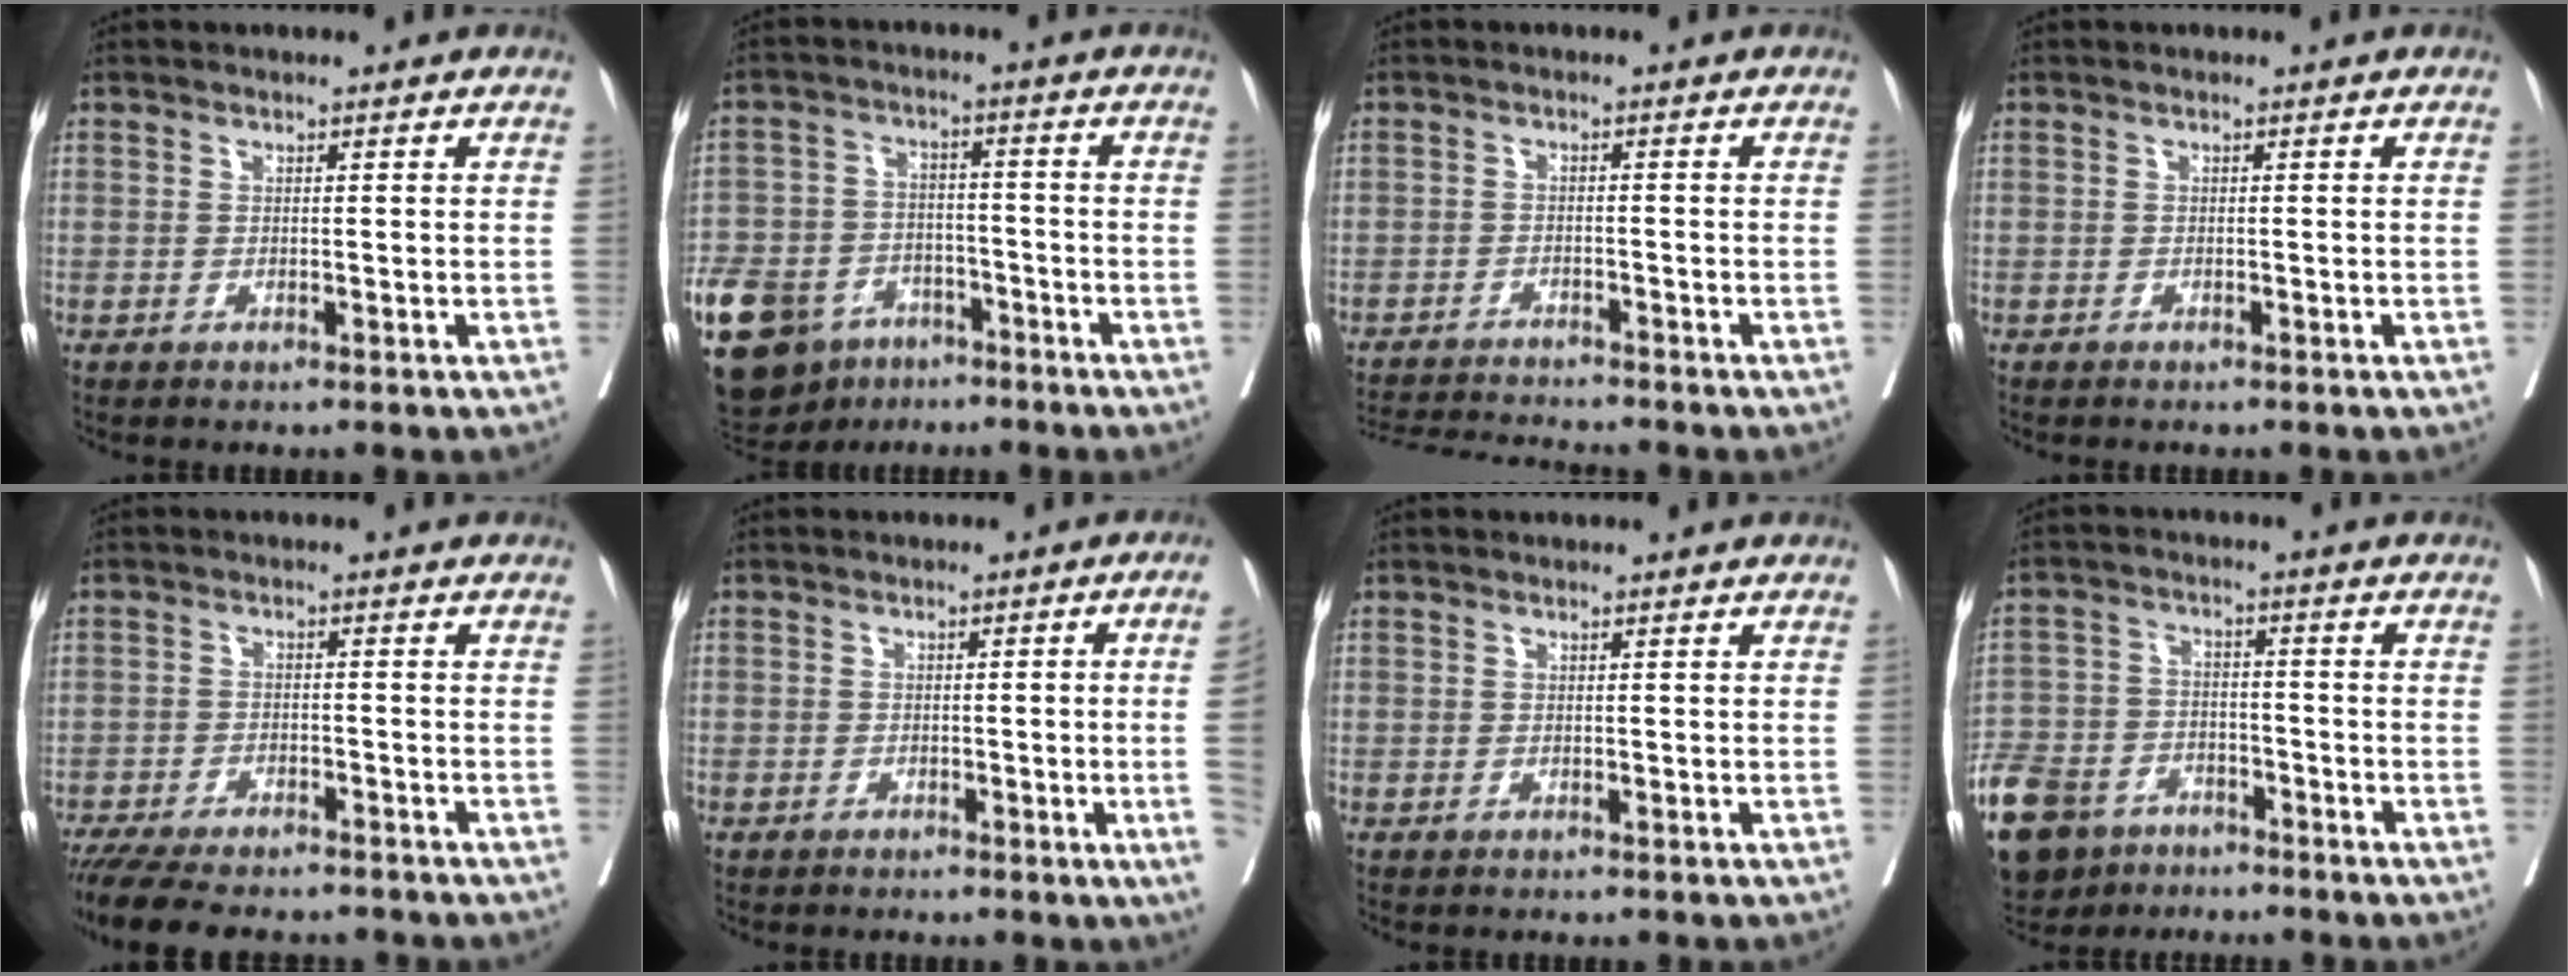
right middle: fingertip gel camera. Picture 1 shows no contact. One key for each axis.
{"total": 20.4, "fx": -12.4, "fy": 12.8, "fz": 10.0, "tx": -0.276, "ty": -0.014, "tz": -0.200}
{"total": 7.6, "fx": -7.4, "fy": -0.6, "fz": 1.6, "tx": -0.020, "ty": -0.009, "tz": -0.123}
{"total": 0.6, "fx": -0.6, "fy": 0.1, "fz": 0.2, "tx": -0.001, "ty": -0.001, "tz": -0.012}
{"total": 13.2, "fx": -11.6, "fy": 3.1, "fz": 5.6, "tx": -0.103, "ty": -0.013, "tz": -0.168}
{"total": 6.3, "fx": -1.2, "fy": -1.5, "fz": 6.0, "tx": -0.065, "ty": -0.004, "tz": -0.017}
{"total": 0.0}
{"total": 15.7, "fx": -10.6, "fy": 9.4, "fz": 6.8, "tx": -0.174, "ty": -0.009, "tz": -0.179}